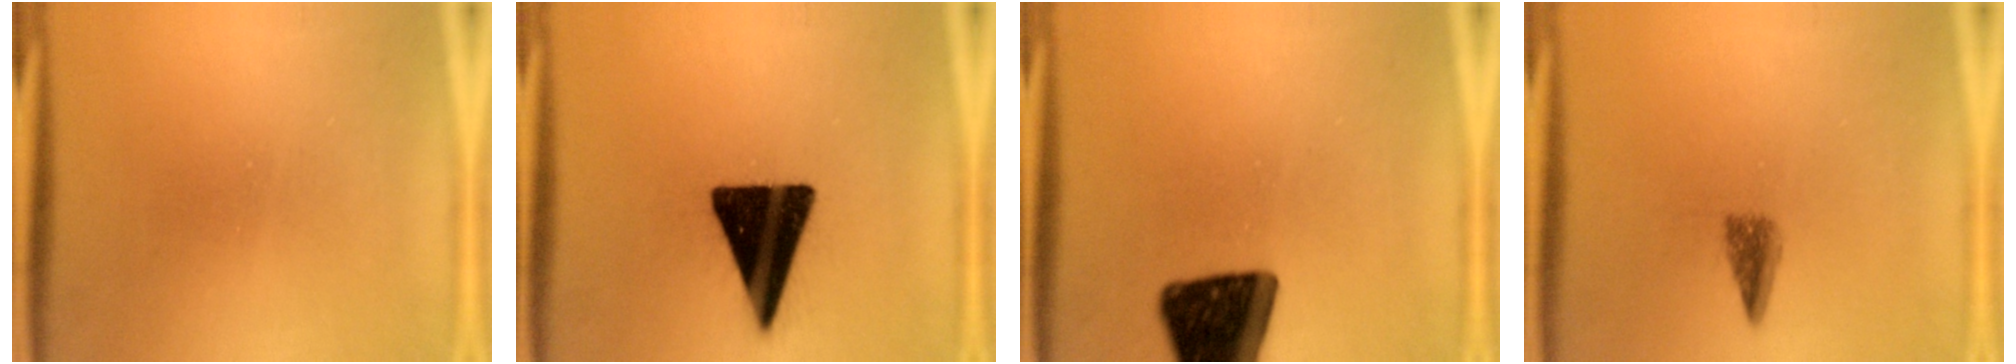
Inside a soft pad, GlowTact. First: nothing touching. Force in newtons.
{"total": 18.8}
{"total": 16.2}
{"total": 2.7}